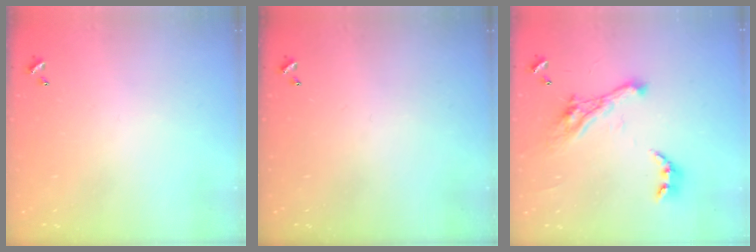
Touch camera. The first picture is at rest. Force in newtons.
{"total": 0.0}
{"total": 10.6, "press": 10.5, "slide": 1.7}